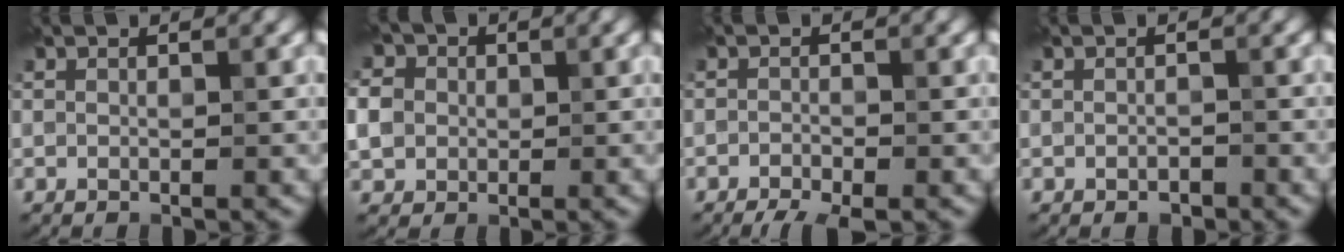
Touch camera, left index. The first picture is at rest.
{"total": 5.3, "force": [0.6, 4.6, 2.6], "torque": [-0.058, 0.024, -0.004]}
{"total": 3.3, "force": [-2.4, 1.2, 2.0], "torque": [-0.031, -0.006, -0.041]}
{"total": 0.8, "force": [-0.5, 0.5, 0.5], "torque": [-0.007, -0.002, -0.007]}